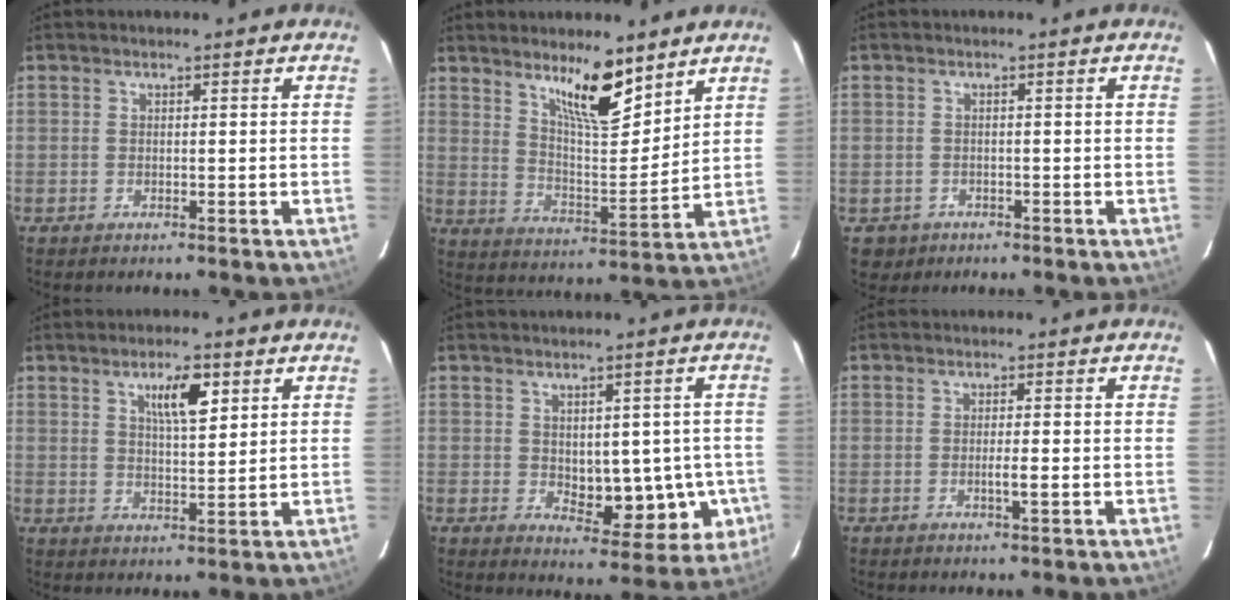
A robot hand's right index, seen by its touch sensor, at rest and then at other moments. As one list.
[{"total": 10.4, "force": [7.2, 1.9, 7.2], "torque": [-0.125, -0.011, 0.131]}, {"total": 3.1, "force": [-1.3, 2.8, 0.0], "torque": [0.001, 0.009, -0.018]}, {"total": 5.9, "force": [2.9, 1.3, 4.9], "torque": [-0.084, 0.002, 0.049]}, {"total": 9.9, "force": [-1.1, 5.1, 8.3], "torque": [-0.088, 0.007, 0.003]}, {"total": 1.9, "force": [-0.5, -0.1, 1.8], "torque": [-0.034, -0.002, -0.008]}]